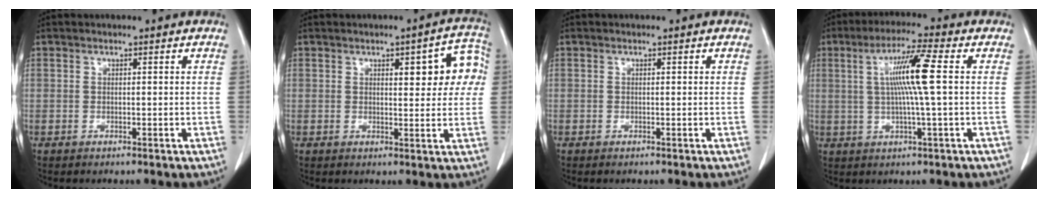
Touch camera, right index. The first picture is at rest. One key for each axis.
{"total": 8.0, "fx": 2.1, "fy": 2.6, "fz": 7.3, "tx": -0.078, "ty": 0.021, "tz": 0.021}
{"total": 0.0}
{"total": 8.8, "fx": 1.2, "fy": -0.9, "fz": 8.7, "tx": -0.160, "ty": 0.004, "tz": 0.022}